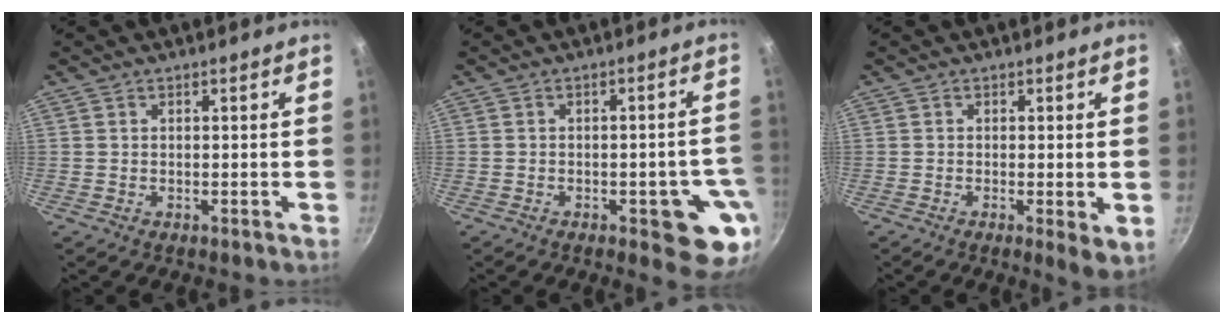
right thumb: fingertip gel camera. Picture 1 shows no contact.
{"total": 10.1, "force": [-3.7, 4.0, 8.5], "torque": [-0.056, 0.014, -0.043]}
{"total": 4.2, "force": [-0.7, 1.0, 4.0], "torque": [-0.059, -0.013, -0.008]}